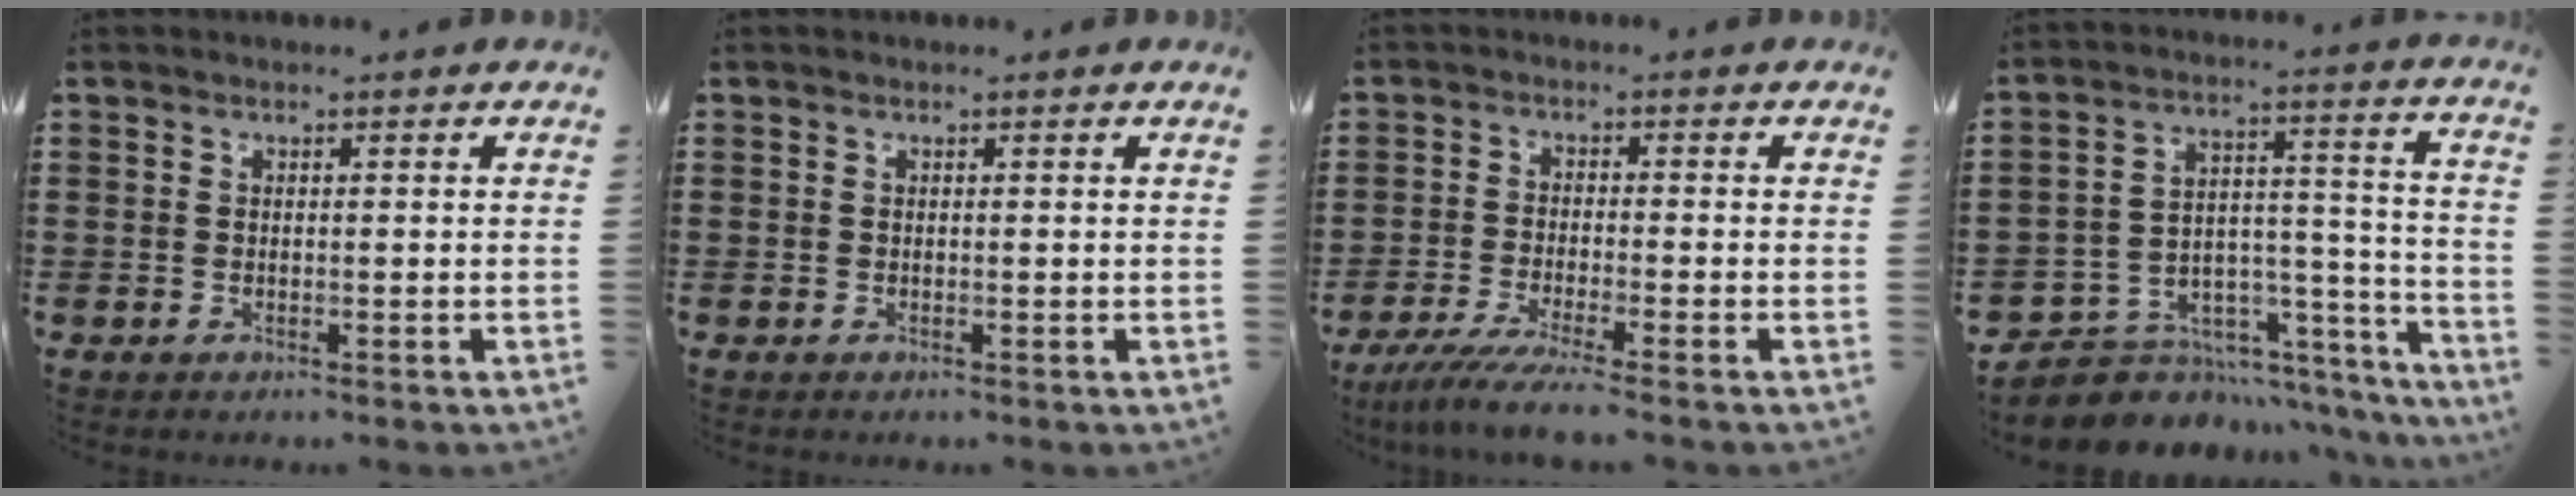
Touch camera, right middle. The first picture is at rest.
{"total": 0.0}
{"total": 4.7, "force": [-3.9, -0.5, 2.6], "torque": [-0.065, -0.023, -0.077]}
{"total": 5.3, "force": [-4.1, 3.3, 0.1], "torque": [-0.014, -0.006, -0.075]}